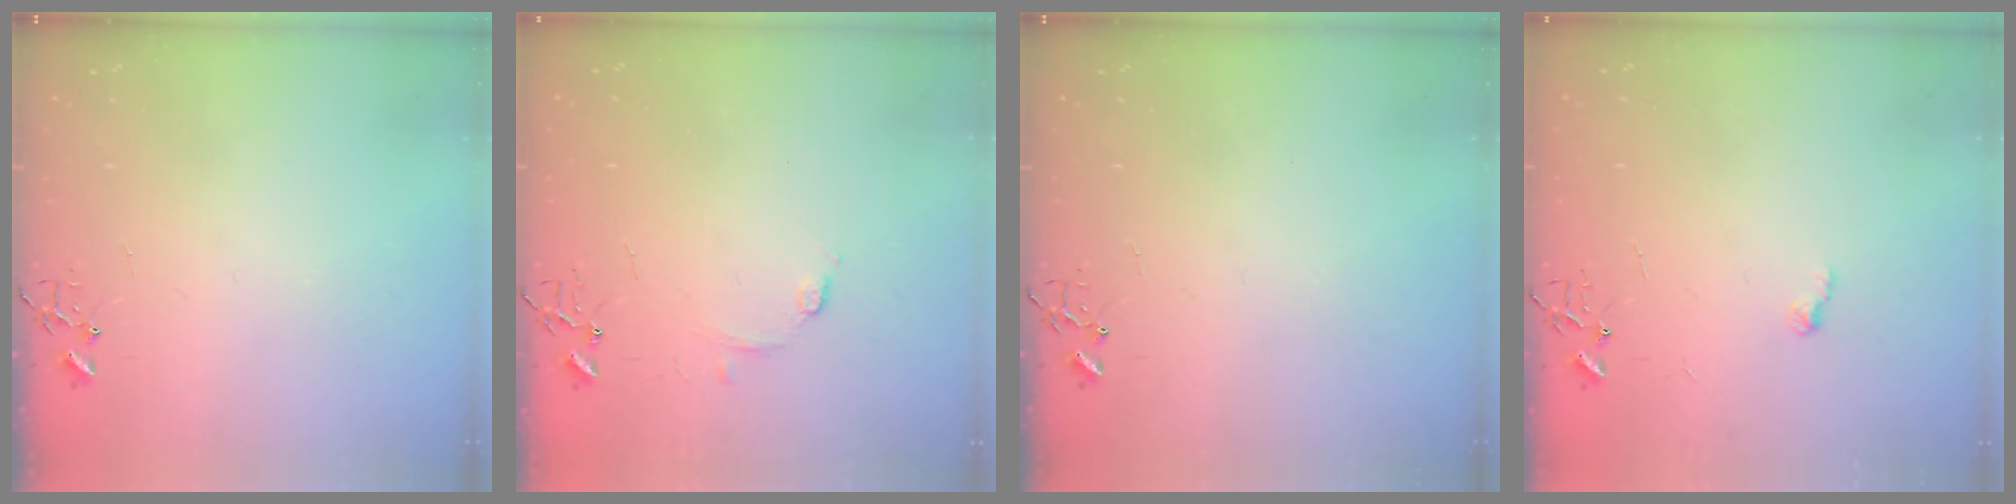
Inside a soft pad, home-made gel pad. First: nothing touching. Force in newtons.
{"total": 6.1, "press": 6.1, "slide": 0.7}
{"total": 0.0}
{"total": 5.9, "press": 5.9, "slide": 0.4}